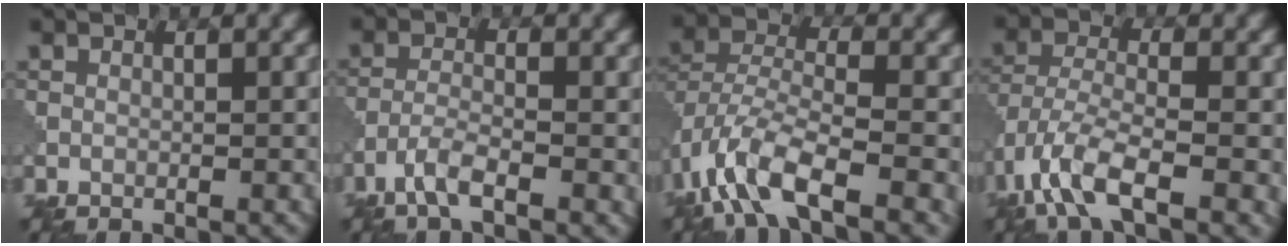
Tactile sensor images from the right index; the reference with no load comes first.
{"total": 3.5, "force": [-2.1, 0.8, 2.7], "torque": [-0.060, 0.001, -0.049]}
{"total": 8.9, "force": [-4.6, 3.6, 6.7], "torque": [-0.132, 0.004, -0.098]}
{"total": 8.2, "force": [-4.3, 2.9, 6.3], "torque": [-0.134, -0.005, -0.092]}